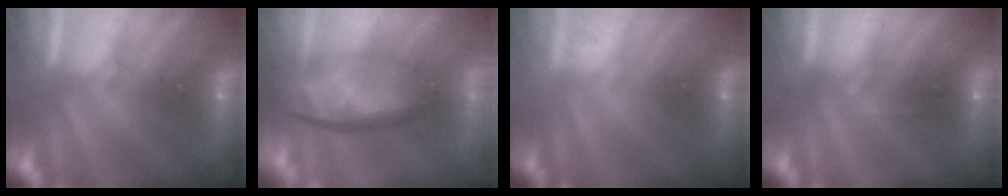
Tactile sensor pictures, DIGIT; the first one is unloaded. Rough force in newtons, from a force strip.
{"total": 7.6}
{"total": 1.6}
{"total": 2.3}